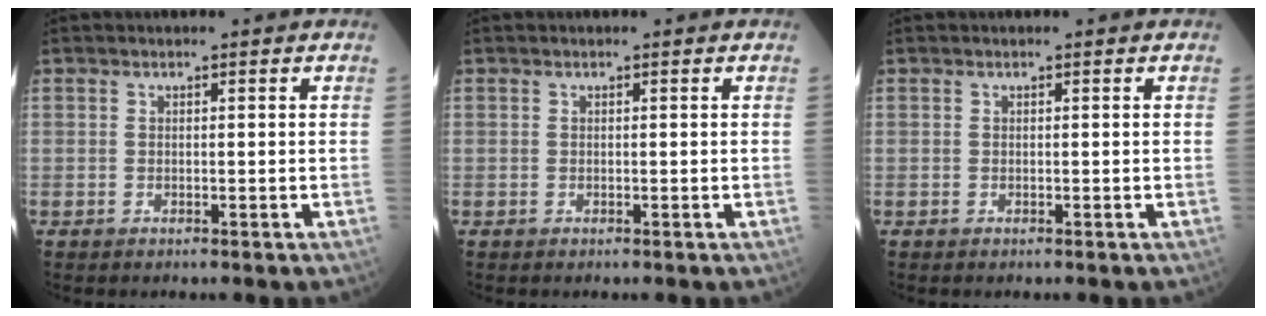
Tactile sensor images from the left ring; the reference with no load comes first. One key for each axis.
{"total": 0.0}
{"total": 0.0}